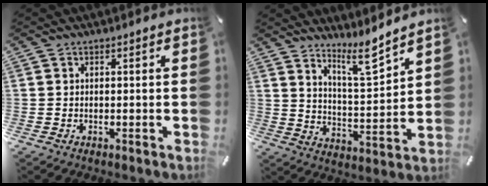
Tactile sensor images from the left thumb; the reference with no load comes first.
{"total": 9.7, "force": [8.1, 1.6, 5.1], "torque": [-0.084, -0.059, 0.140]}